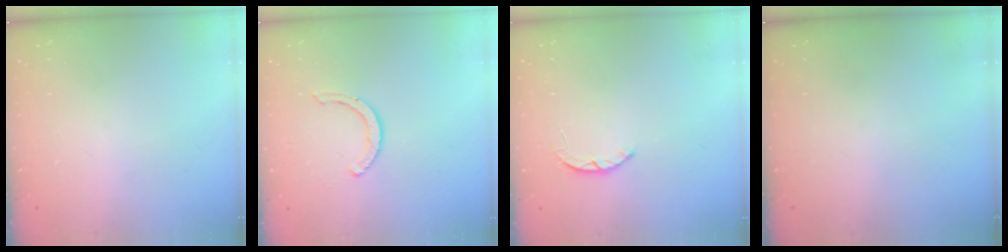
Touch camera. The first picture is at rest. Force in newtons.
{"total": 2.9, "press": 2.9, "slide": 0.4}
{"total": 2.5, "press": 2.5, "slide": 0.5}
{"total": 0.0}